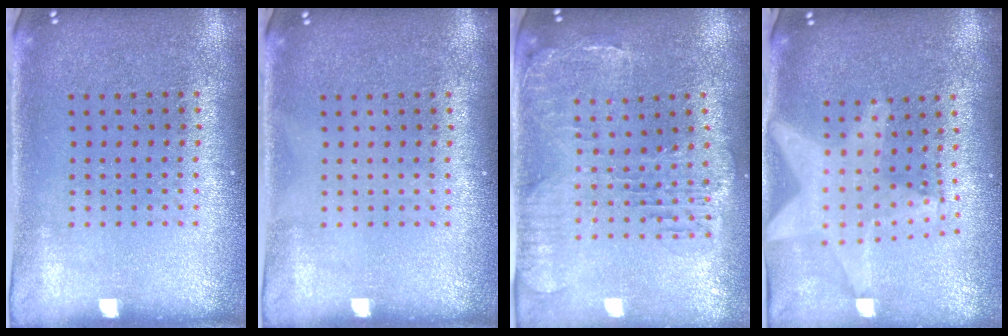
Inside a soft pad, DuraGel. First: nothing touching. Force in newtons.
{"total": 0.0}
{"total": 1.4, "press": 1.4, "slide": 0.4}
{"total": 2.1, "press": 1.8, "slide": 1.1}